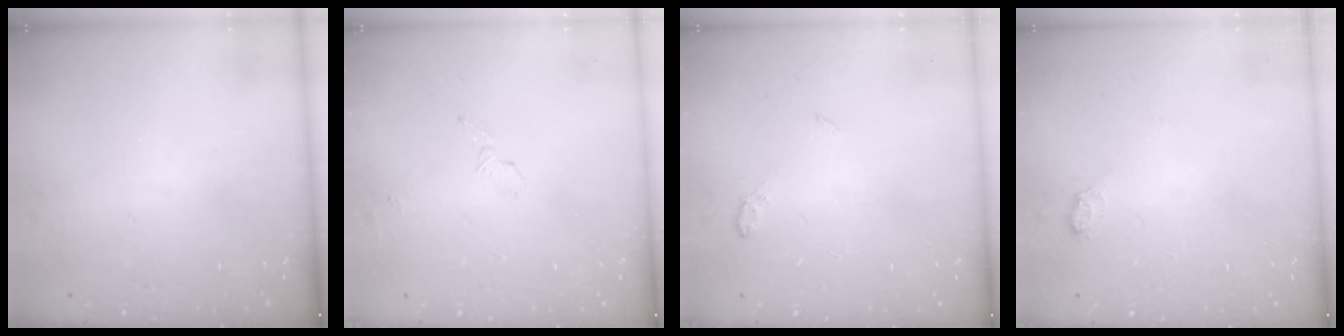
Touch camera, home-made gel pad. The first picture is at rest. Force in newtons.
{"total": 5.3, "press": 5.1, "slide": 1.7}
{"total": 3.9, "press": 3.9, "slide": 0.6}
{"total": 4.9, "press": 4.8, "slide": 0.6}